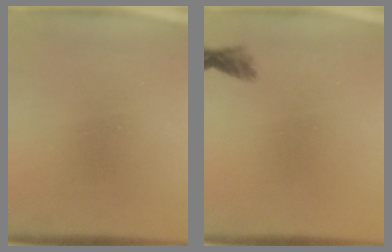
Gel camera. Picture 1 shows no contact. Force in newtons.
{"total": 1.6}